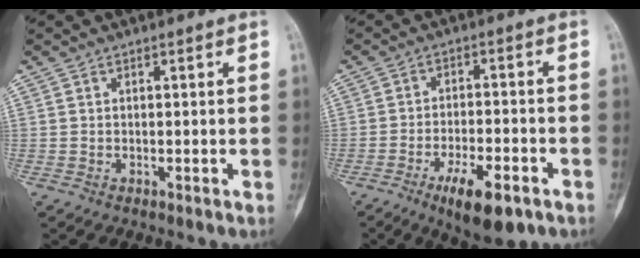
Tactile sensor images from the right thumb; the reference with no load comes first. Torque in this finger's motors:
{"motor_torque": [1.45, 0.78, 0.76, -0.73, -0.02]}